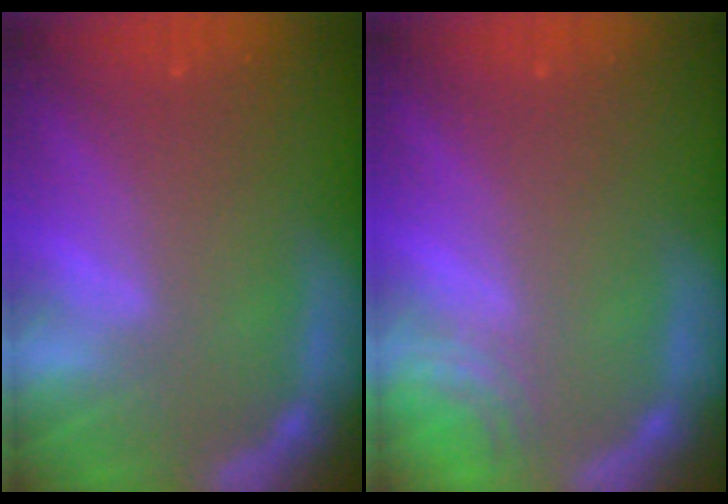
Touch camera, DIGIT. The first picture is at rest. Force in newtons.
{"total": 2.0}